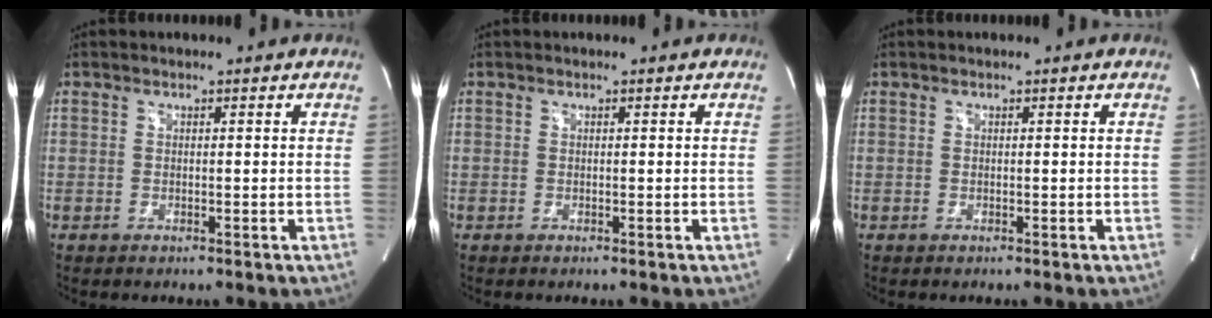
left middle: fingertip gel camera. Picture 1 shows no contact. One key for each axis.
{"total": 0.0}
{"total": 0.0}